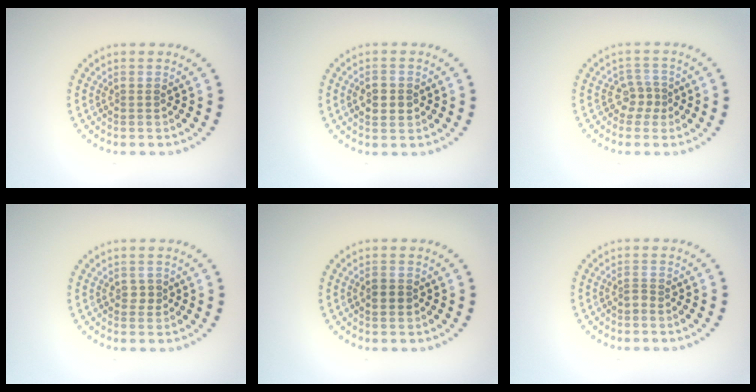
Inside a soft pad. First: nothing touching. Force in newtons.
{"total": 2.7, "press": 2.7, "slide": 0.1}
{"total": 1.9, "press": 1.4, "slide": 1.3}
{"total": 0.9, "press": 0.9, "slide": 0.2}
{"total": 1.3, "press": 1.3, "slide": 0.1}
{"total": 0.9, "press": 0.6, "slide": 0.7}